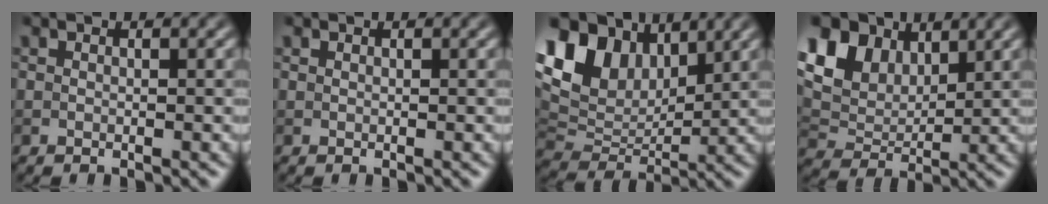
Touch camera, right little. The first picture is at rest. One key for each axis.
{"total": 0.0}
{"total": 11.4, "fx": 5.4, "fy": 7.2, "fz": 6.9, "tx": -0.154, "ty": 0.020, "tz": 0.097}
{"total": 9.9, "fx": 5.2, "fy": 6.4, "fz": 5.4, "tx": -0.128, "ty": 0.025, "tz": 0.081}